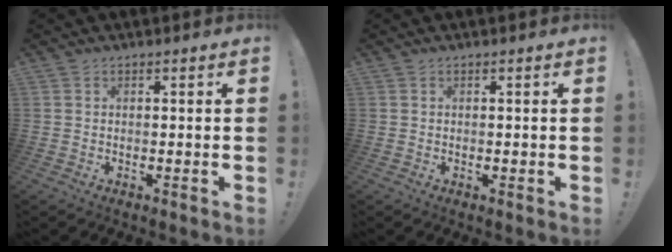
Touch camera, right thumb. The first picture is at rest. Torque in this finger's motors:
{"motor_torque": [-0.02, 0.05, 0.06, -0.04, 0.00]}